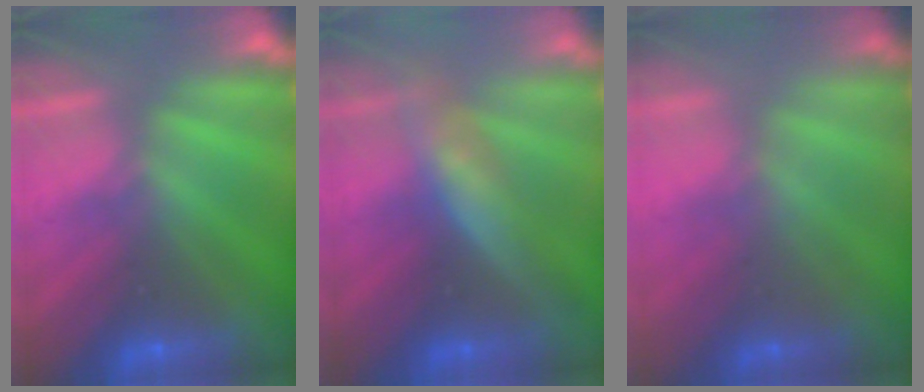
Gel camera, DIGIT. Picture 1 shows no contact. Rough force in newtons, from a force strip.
{"total": 4.5}
{"total": 1.2}